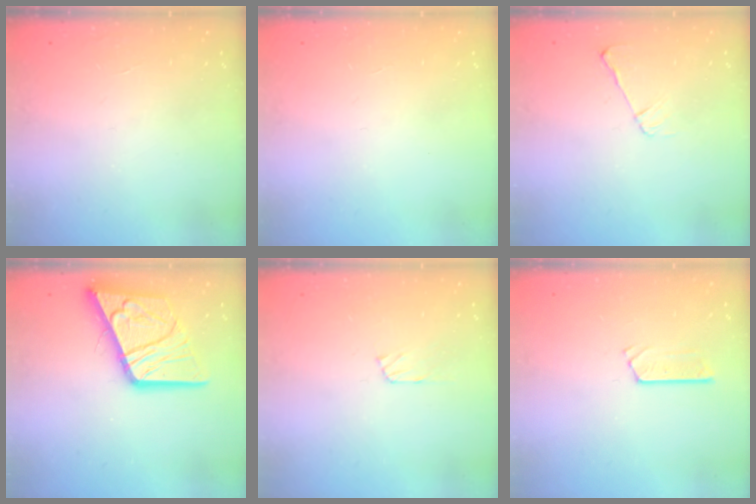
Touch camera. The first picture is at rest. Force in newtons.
{"total": 0.0}
{"total": 3.6, "press": 3.5, "slide": 0.5}
{"total": 19.6, "press": 19.4, "slide": 2.4}
{"total": 6.5, "press": 6.4, "slide": 0.7}
{"total": 2.7, "press": 2.7, "slide": 0.2}